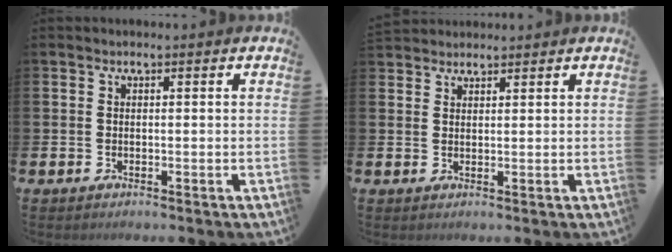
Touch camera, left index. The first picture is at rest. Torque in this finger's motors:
{"motor_torque": [0.57, -1.33, 0.36, 0.21]}